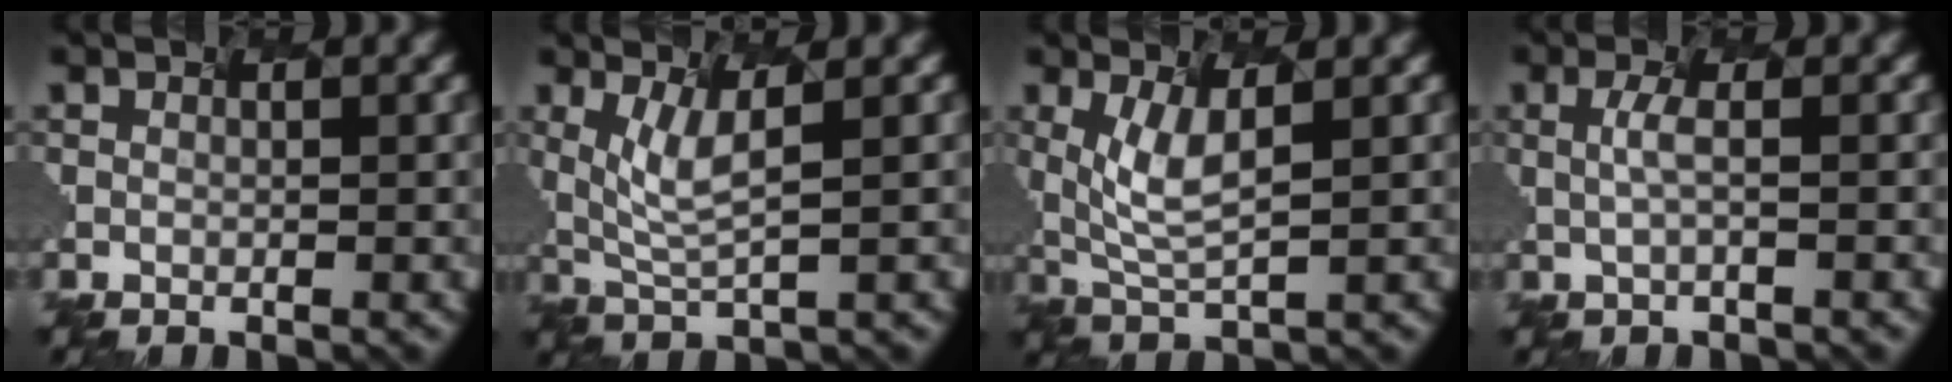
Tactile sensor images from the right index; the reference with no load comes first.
{"total": 2.8, "force": [0.3, 0.4, 2.8], "torque": [-0.075, -0.008, 0.023]}
{"total": 3.4, "force": [0.1, 0.9, 3.3], "torque": [-0.086, -0.010, 0.020]}
{"total": 1.4, "force": [-0.7, 0.0, 1.2], "torque": [-0.028, 0.003, -0.004]}